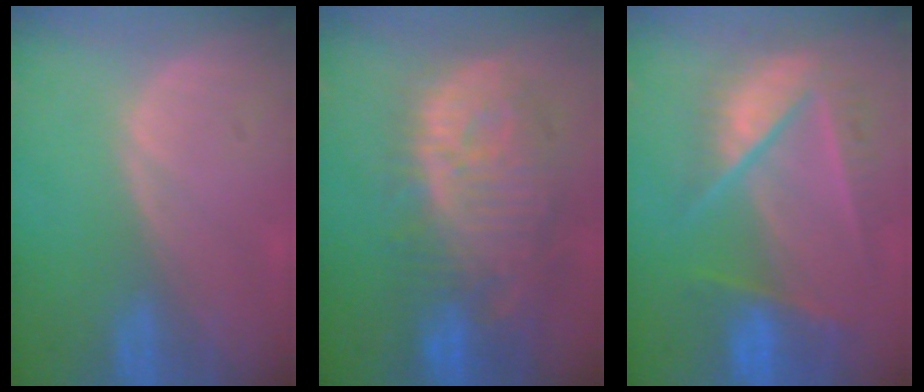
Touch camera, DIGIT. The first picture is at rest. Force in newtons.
{"total": 12.6, "press": 11.1, "slide": 5.9}
{"total": 9.7, "press": 8.3, "slide": 5.1}